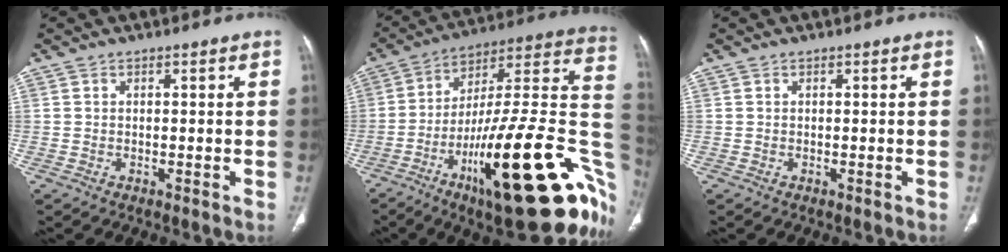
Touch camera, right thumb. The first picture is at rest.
{"total": 36.3, "force": [-11.9, 10.0, 32.8], "torque": [-0.377, 0.051, -0.178]}
{"total": 0.0}